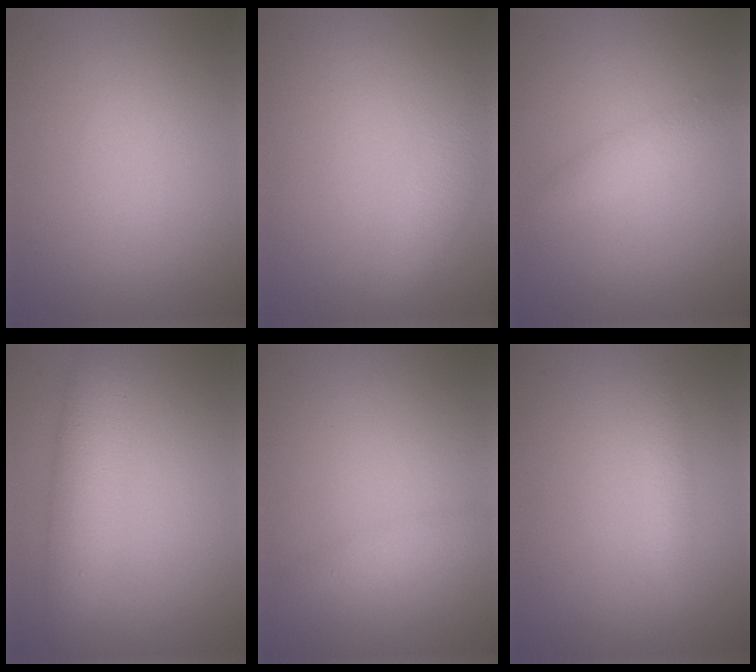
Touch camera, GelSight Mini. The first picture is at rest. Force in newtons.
{"total": 3.3, "press": 3.3, "slide": 0.1}
{"total": 1.6, "press": 1.6, "slide": 0.0}
{"total": 4.0, "press": 4.0, "slide": 0.1}
{"total": 1.6, "press": 1.6, "slide": 0.1}
{"total": 1.2, "press": 1.2, "slide": 0.0}